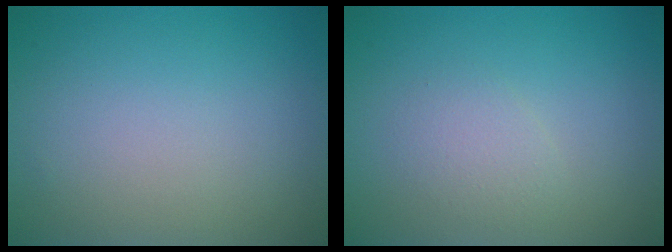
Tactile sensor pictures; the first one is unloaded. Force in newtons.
{"total": 1.6, "press": 1.6, "slide": 0.0}